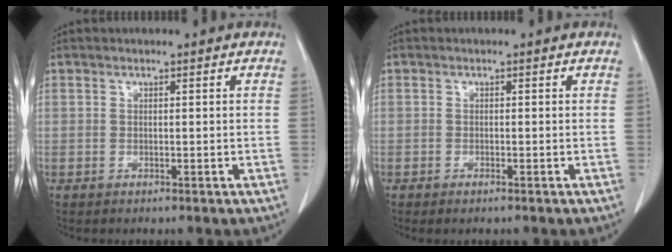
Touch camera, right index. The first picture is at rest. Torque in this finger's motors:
{"motor_torque": [0.05, -0.02, 0.02, 0.01]}